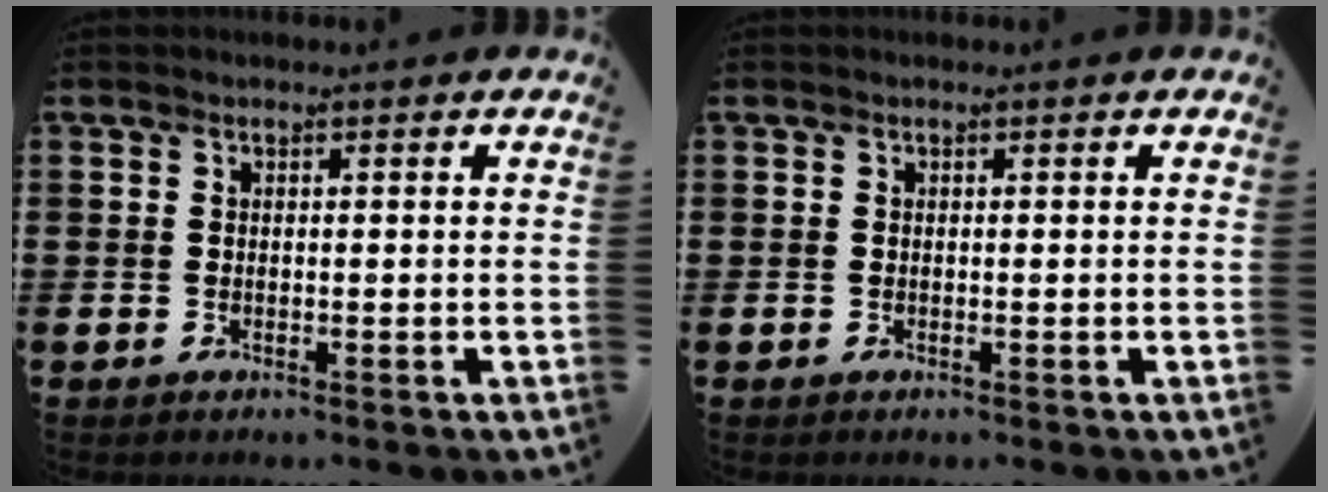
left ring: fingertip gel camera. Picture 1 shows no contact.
{"total": 0.0}